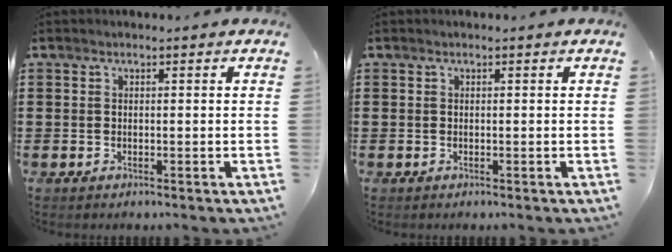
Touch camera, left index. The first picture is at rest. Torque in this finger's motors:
{"motor_torque": [0.00, 0.00, 0.00, -0.01]}